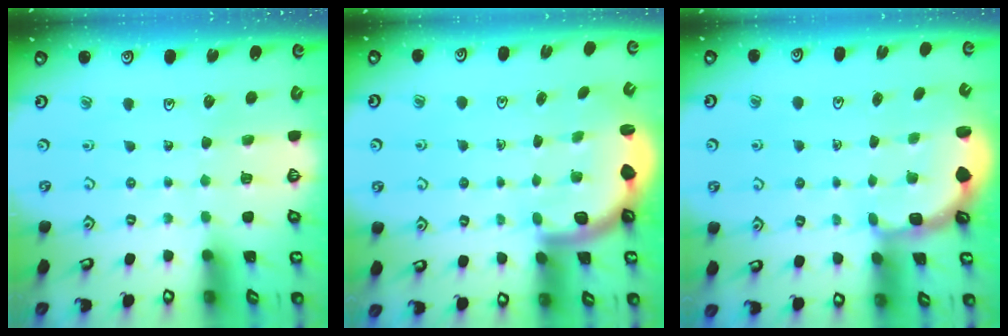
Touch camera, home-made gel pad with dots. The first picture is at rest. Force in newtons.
{"total": 4.8, "press": 4.3, "slide": 2.1}
{"total": 2.8, "press": 2.2, "slide": 1.7}